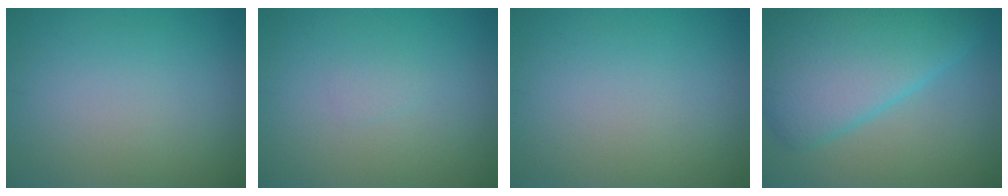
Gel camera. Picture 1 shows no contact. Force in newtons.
{"total": 0.6, "press": 0.6, "slide": 0.1}
{"total": 0.0}
{"total": 9.1, "press": 9.1, "slide": 0.0}